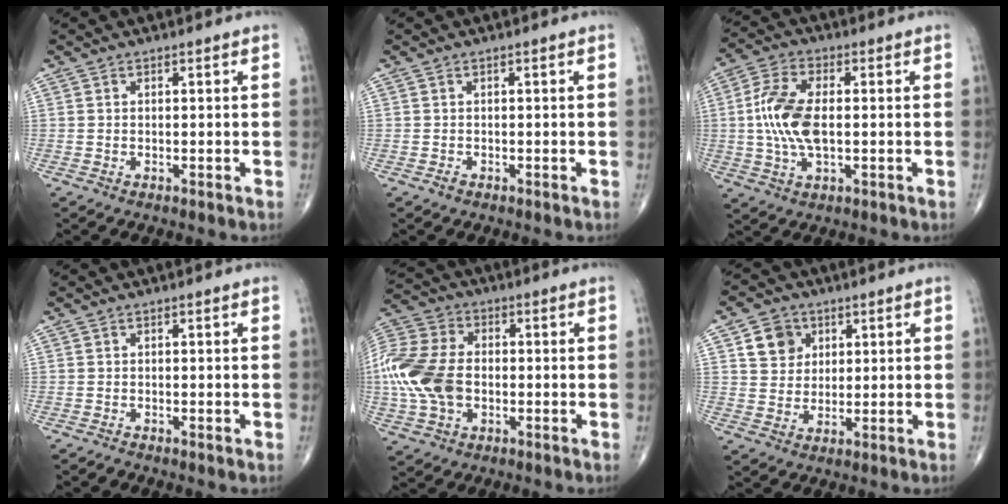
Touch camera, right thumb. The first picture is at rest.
{"total": 0.5, "force": [-0.3, 0.4, 0.2], "torque": [-0.002, 0.000, -0.007]}
{"total": 11.1, "force": [0.0, 5.5, 9.6], "torque": [-0.209, 0.007, -0.002]}
{"total": 0.0}
{"total": 16.8, "force": [-1.6, 11.4, 12.2], "torque": [-0.275, 0.012, -0.031]}
{"total": 6.6, "force": [2.7, 5.6, 2.3], "torque": [-0.012, -0.009, 0.047]}